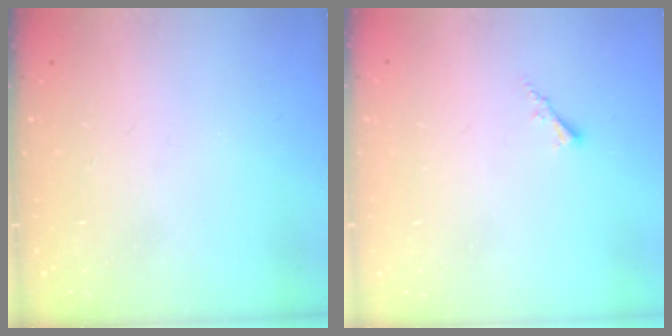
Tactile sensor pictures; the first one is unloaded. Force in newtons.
{"total": 1.8, "press": 1.7, "slide": 0.5}